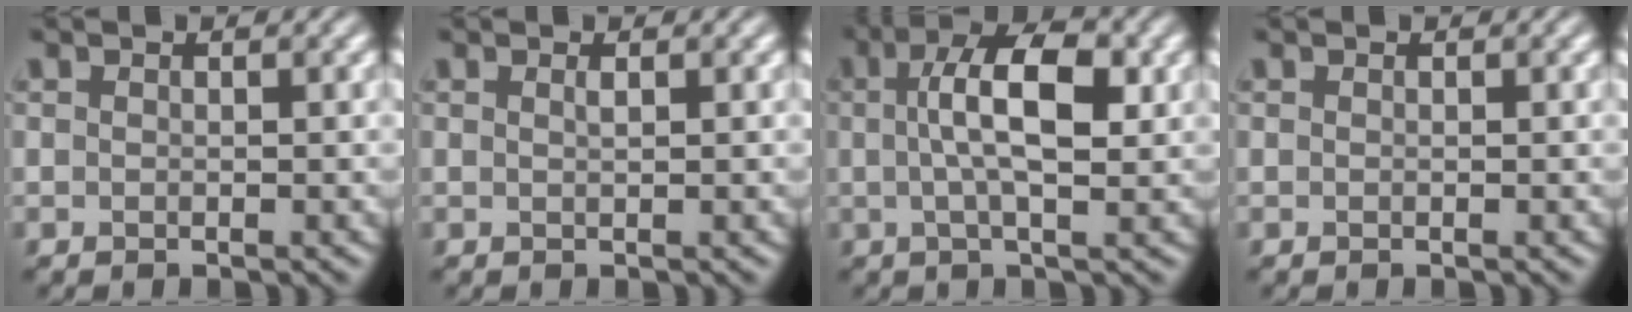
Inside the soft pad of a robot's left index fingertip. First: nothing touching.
{"total": 0.5, "force": [0.3, 0.1, 0.4], "torque": [-0.006, 0.001, 0.004]}
{"total": 6.4, "force": [1.0, 2.1, 5.9], "torque": [-0.098, 0.010, 0.012]}
{"total": 0.0}